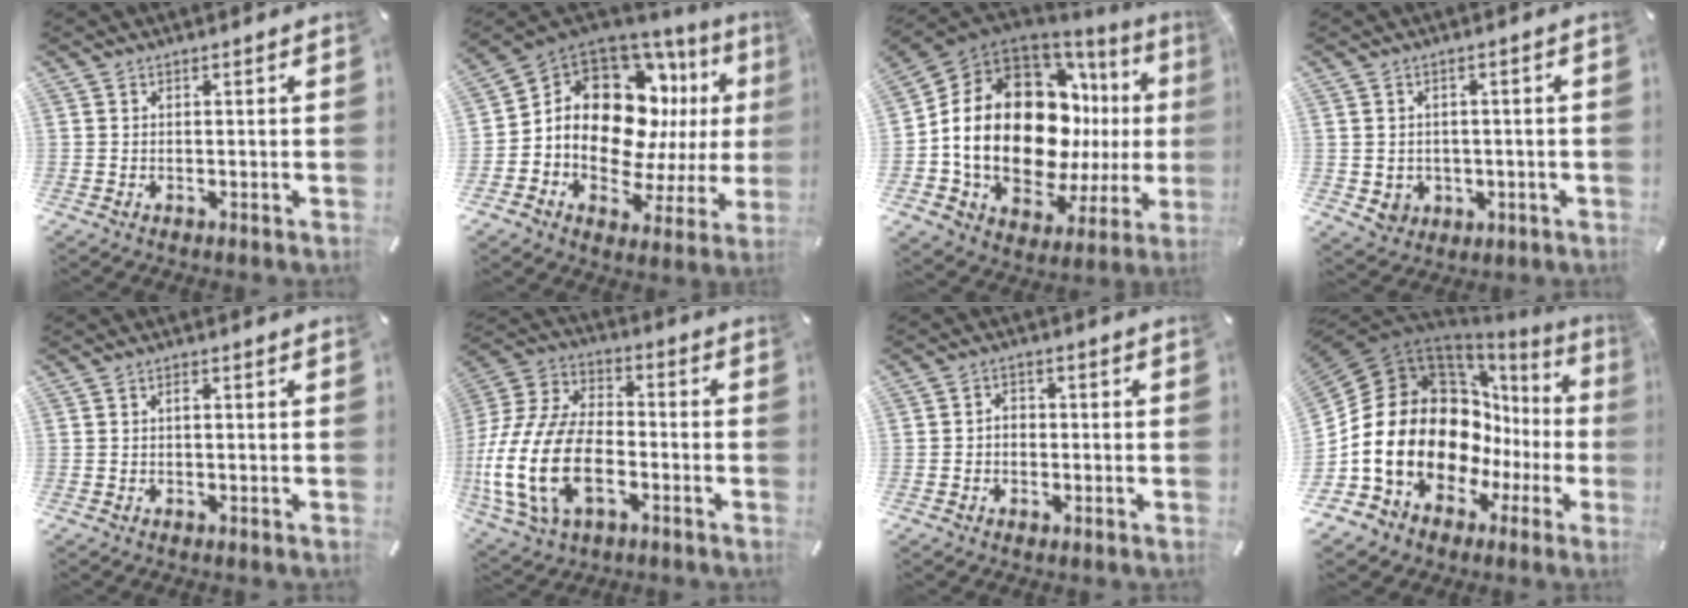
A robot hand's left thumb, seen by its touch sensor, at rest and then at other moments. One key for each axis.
{"total": 17.5, "fx": 4.6, "fy": 12.6, "fz": 11.3, "tx": -0.182, "ty": -0.048, "tz": 0.082}
{"total": 27.4, "fx": 1.5, "fy": 17.0, "fz": 21.4, "tx": -0.432, "ty": -0.032, "tz": 0.045}
{"total": 4.4, "fx": 0.0, "fy": 4.3, "fz": 1.0, "tx": -0.015, "ty": -0.002, "tz": -0.002}
{"total": 0.8, "fx": 0.0, "fy": 0.2, "fz": 0.8, "tx": -0.017, "ty": 0.000, "tz": -0.001}
{"total": 20.9, "fx": -6.5, "fy": 12.9, "fz": 15.1, "tx": -0.333, "ty": 0.022, "tz": -0.113}
{"total": 2.9, "fx": -1.0, "fy": 2.4, "fz": 1.4, "tx": -0.025, "ty": 0.009, "tz": -0.021}
{"total": 24.9, "fx": -0.3, "fy": 18.1, "fz": 17.1, "tx": -0.326, "ty": -0.050, "tz": 0.031}